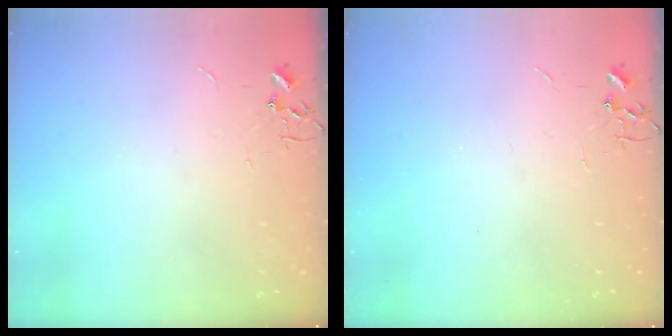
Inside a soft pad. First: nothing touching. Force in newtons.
{"total": 0.0}